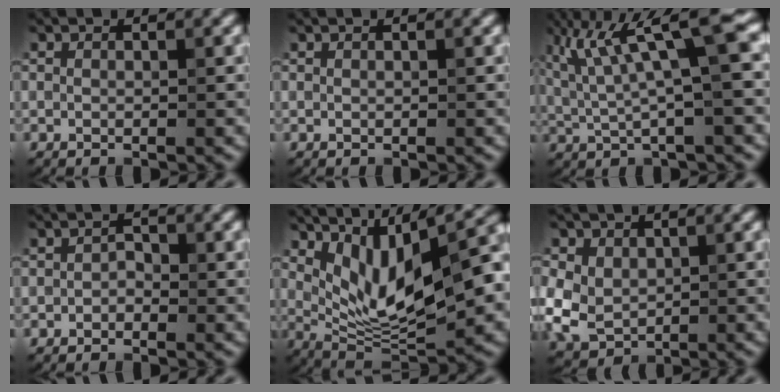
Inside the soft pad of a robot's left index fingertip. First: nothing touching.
{"total": 0.0}
{"total": 7.5, "force": [2.4, 1.0, 7.0], "torque": [-0.130, 0.013, 0.047]}
{"total": 1.1, "force": [-0.5, 0.8, 0.6], "torque": [-0.009, 0.000, -0.011]}
{"total": 12.6, "force": [3.9, 4.8, 11.0], "torque": [-0.175, 0.004, 0.072]}
{"total": 4.6, "force": [0.5, 3.7, 2.7], "torque": [-0.067, -0.002, 0.011]}